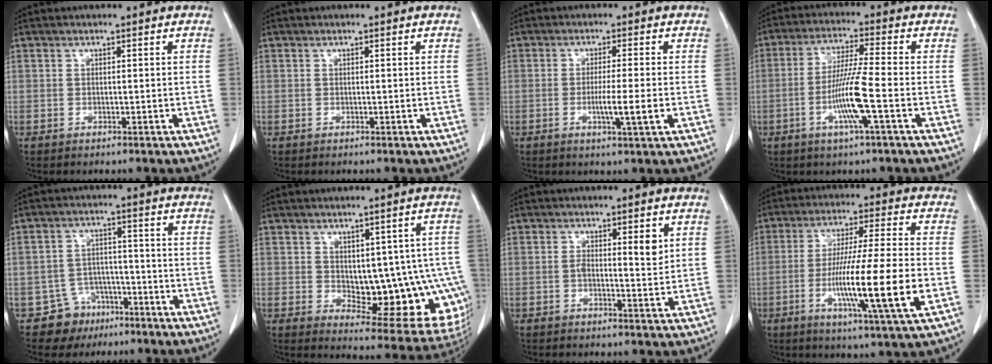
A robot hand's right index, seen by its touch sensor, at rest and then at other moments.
{"total": 0.0}
{"total": 5.0, "force": [-1.2, -0.5, 4.9], "torque": [-0.083, -0.011, -0.021]}
{"total": 9.0, "force": [-2.8, -0.6, 8.6], "torque": [-0.167, -0.009, -0.055]}
{"total": 6.4, "force": [-4.0, 4.9, 0.1], "torque": [0.008, 0.013, -0.060]}
{"total": 15.1, "force": [-1.2, 7.8, 12.8], "torque": [-0.119, 0.007, 0.006]}
{"total": 3.9, "force": [0.9, 1.0, 3.6], "torque": [-0.060, 0.001, 0.014]}
{"total": 15.6, "force": [-4.0, -0.5, 15.1], "torque": [-0.274, -0.020, -0.073]}